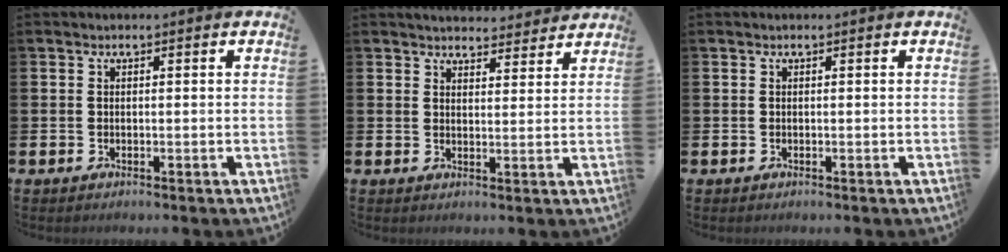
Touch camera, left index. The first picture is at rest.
{"total": 4.0, "force": [3.9, 0.9, 0.0], "torque": [0.003, -0.025, 0.067]}
{"total": 0.0}